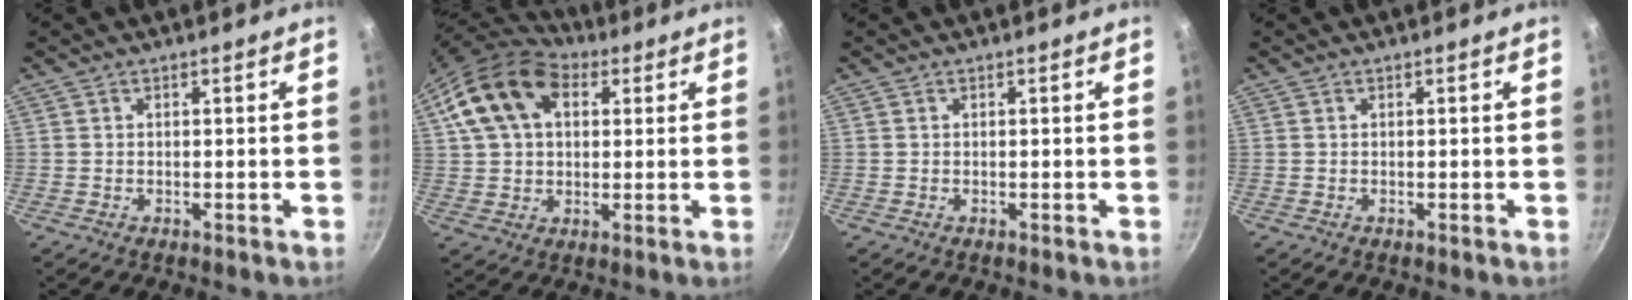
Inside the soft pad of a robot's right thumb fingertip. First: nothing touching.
{"total": 16.1, "force": [5.6, 10.9, 10.4], "torque": [-0.173, 0.017, 0.090]}
{"total": 0.0}
{"total": 0.0}